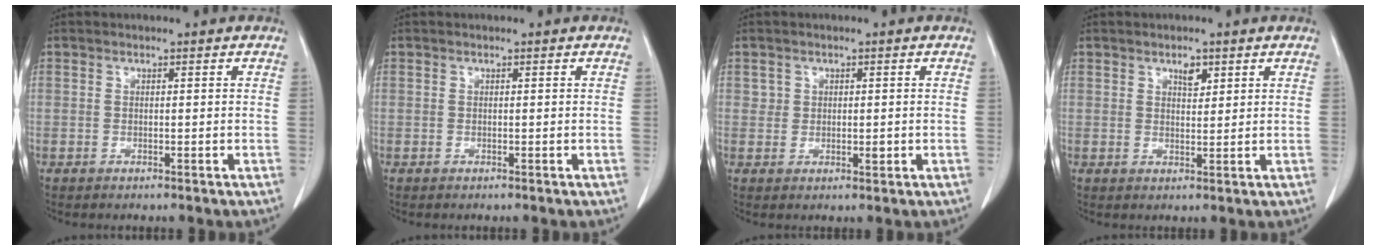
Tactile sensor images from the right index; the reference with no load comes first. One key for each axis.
{"total": 0.0}
{"total": 2.0, "fx": 0.3, "fy": 1.7, "fz": 1.1, "tx": -0.015, "ty": -0.003, "tz": 0.006}
{"total": 2.3, "fx": 1.3, "fy": 1.0, "fz": 1.5, "tx": -0.022, "ty": -0.003, "tz": 0.023}